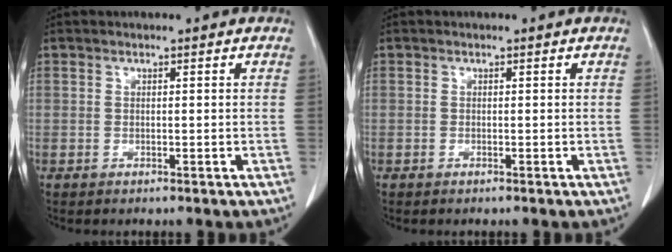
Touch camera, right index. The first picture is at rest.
{"total": 0.0}